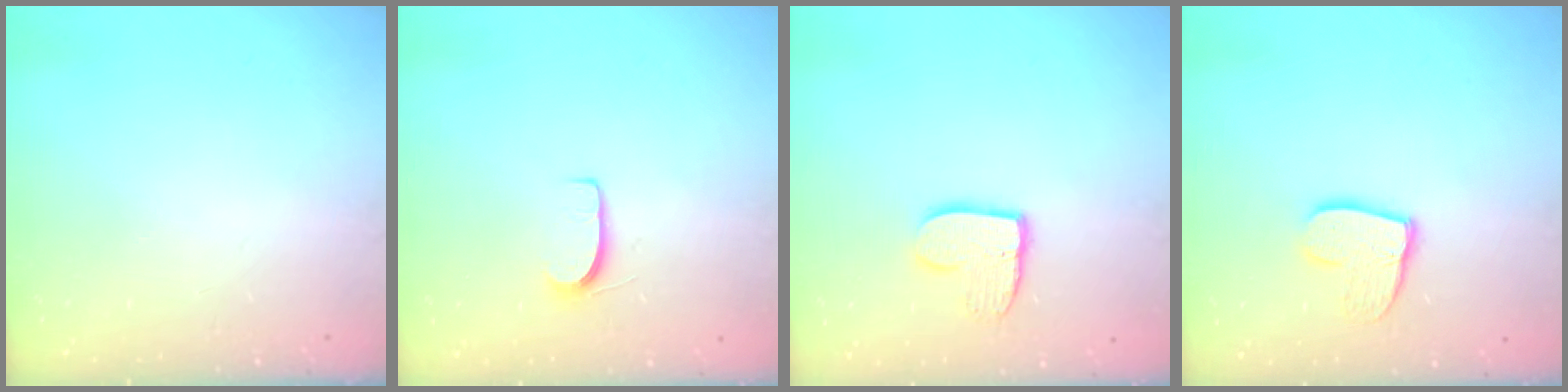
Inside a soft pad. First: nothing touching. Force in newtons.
{"total": 6.2, "press": 6.2, "slide": 0.6}
{"total": 9.2, "press": 9.2, "slide": 0.2}
{"total": 10.9, "press": 10.8, "slide": 0.9}